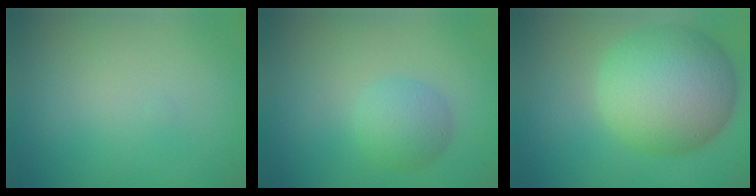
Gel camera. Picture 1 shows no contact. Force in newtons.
{"total": 2.6, "press": 2.6, "slide": 0.1}
{"total": 10.0, "press": 10.0, "slide": 0.2}